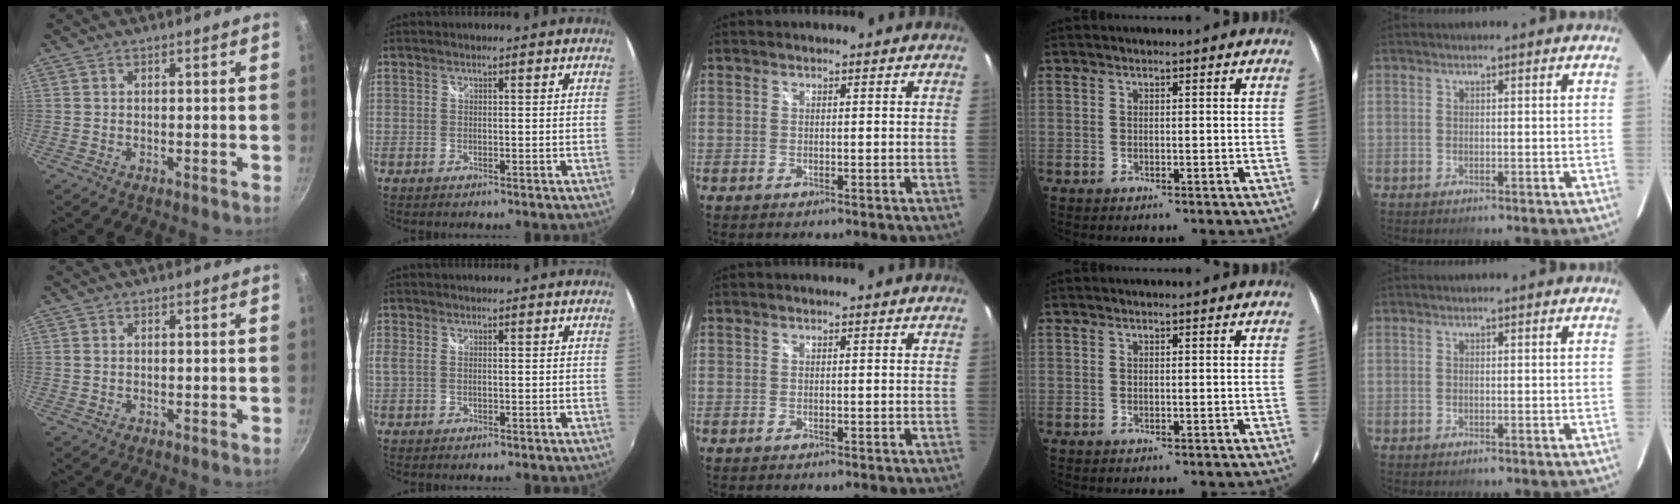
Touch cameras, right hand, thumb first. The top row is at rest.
{"index": {"total": 2.5, "force": [0.3, 1.4, 2.1], "torque": [-0.044, -0.005, 0.004]}}